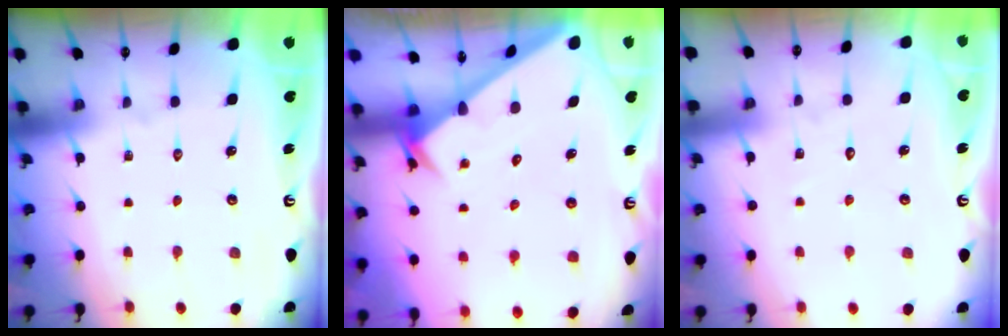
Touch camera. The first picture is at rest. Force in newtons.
{"total": 2.9, "press": 2.9, "slide": 0.1}
{"total": 2.9, "press": 2.9, "slide": 0.3}